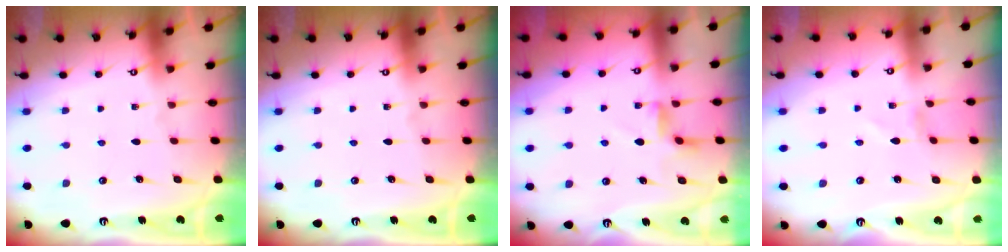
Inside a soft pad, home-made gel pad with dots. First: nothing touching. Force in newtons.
{"total": 0.0}
{"total": 2.9, "press": 2.8, "slide": 0.5}
{"total": 1.3, "press": 1.3, "slide": 0.1}